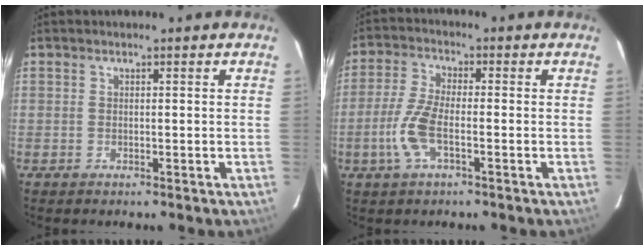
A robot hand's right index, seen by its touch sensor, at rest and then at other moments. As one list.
[{"total": 7.6, "force": [-2.6, 2.5, 6.7], "torque": [-0.153, 0.000, -0.053]}]